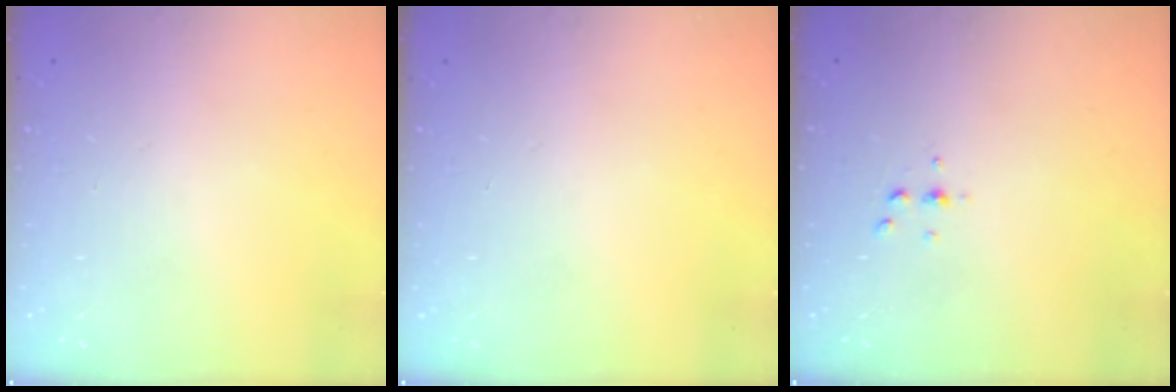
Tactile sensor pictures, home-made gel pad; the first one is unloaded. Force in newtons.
{"total": 0.0}
{"total": 2.6, "press": 2.6, "slide": 0.3}